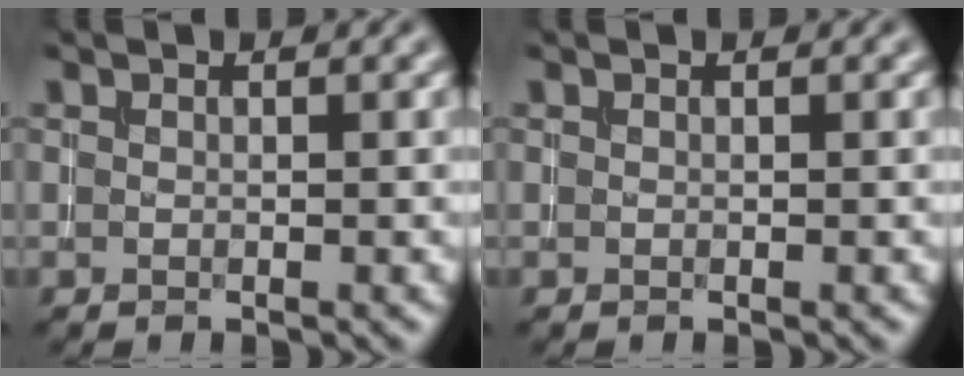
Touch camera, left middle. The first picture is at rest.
{"total": 0.0}